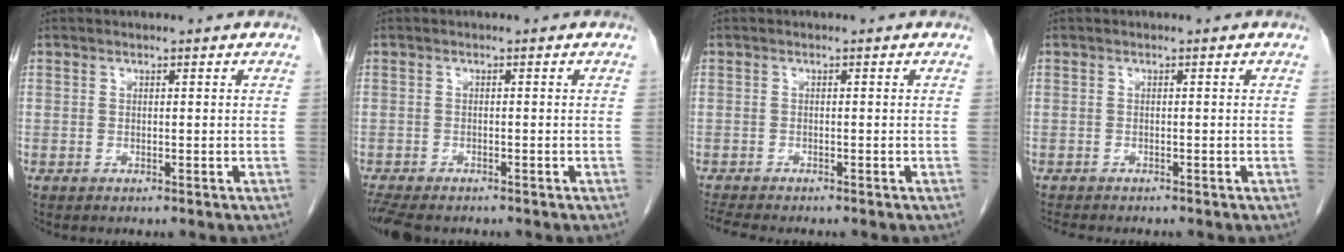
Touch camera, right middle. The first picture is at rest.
{"total": 7.6, "force": [-6.1, 2.6, 3.6], "torque": [-0.068, -0.011, -0.095]}
{"total": 4.2, "force": [-3.8, 0.3, 1.8], "torque": [-0.036, -0.015, -0.062]}
{"total": 3.6, "force": [-3.2, 0.7, 1.5], "torque": [-0.030, -0.011, -0.044]}